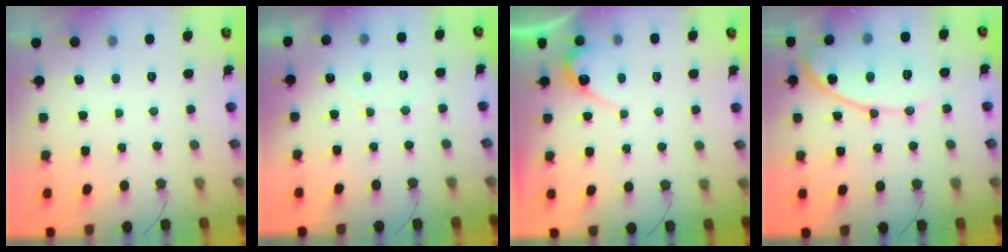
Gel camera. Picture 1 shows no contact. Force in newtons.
{"total": 3.0, "press": 3.0, "slide": 0.1}
{"total": 5.4, "press": 5.4, "slide": 0.3}
{"total": 13.5, "press": 13.5, "slide": 1.2}